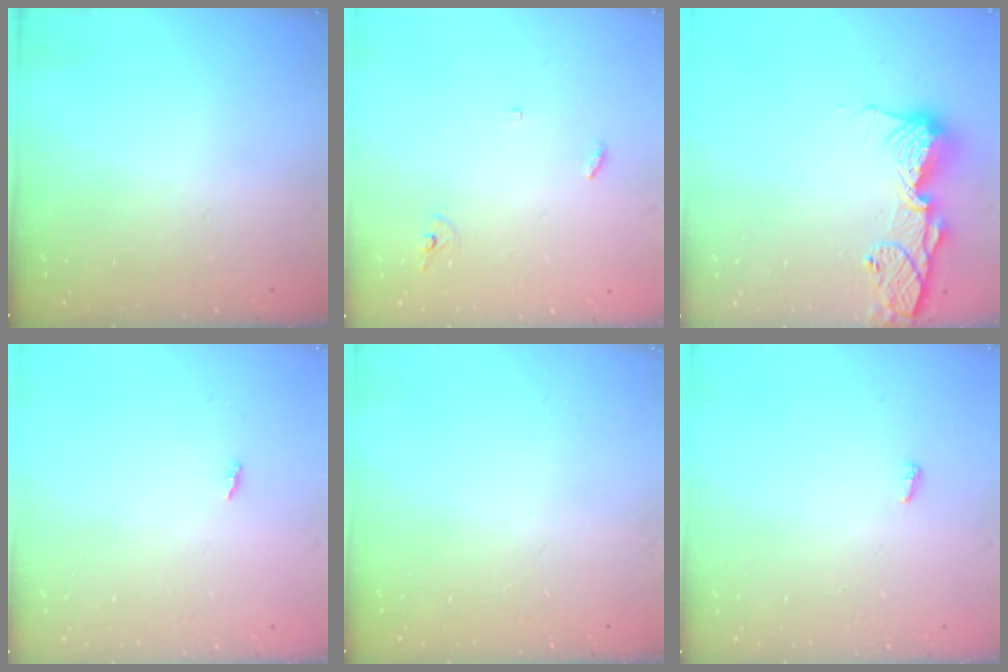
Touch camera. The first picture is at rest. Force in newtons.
{"total": 2.9, "press": 2.9, "slide": 0.2}
{"total": 14.3, "press": 14.2, "slide": 1.3}
{"total": 1.9, "press": 1.9, "slide": 0.2}
{"total": 0.0}
{"total": 2.8, "press": 2.8, "slide": 0.5}